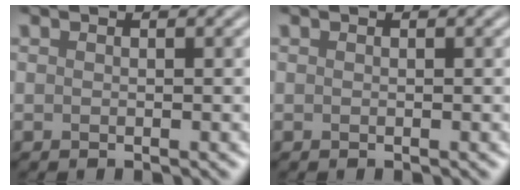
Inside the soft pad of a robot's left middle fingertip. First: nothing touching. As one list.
[{"total": 0.0}]